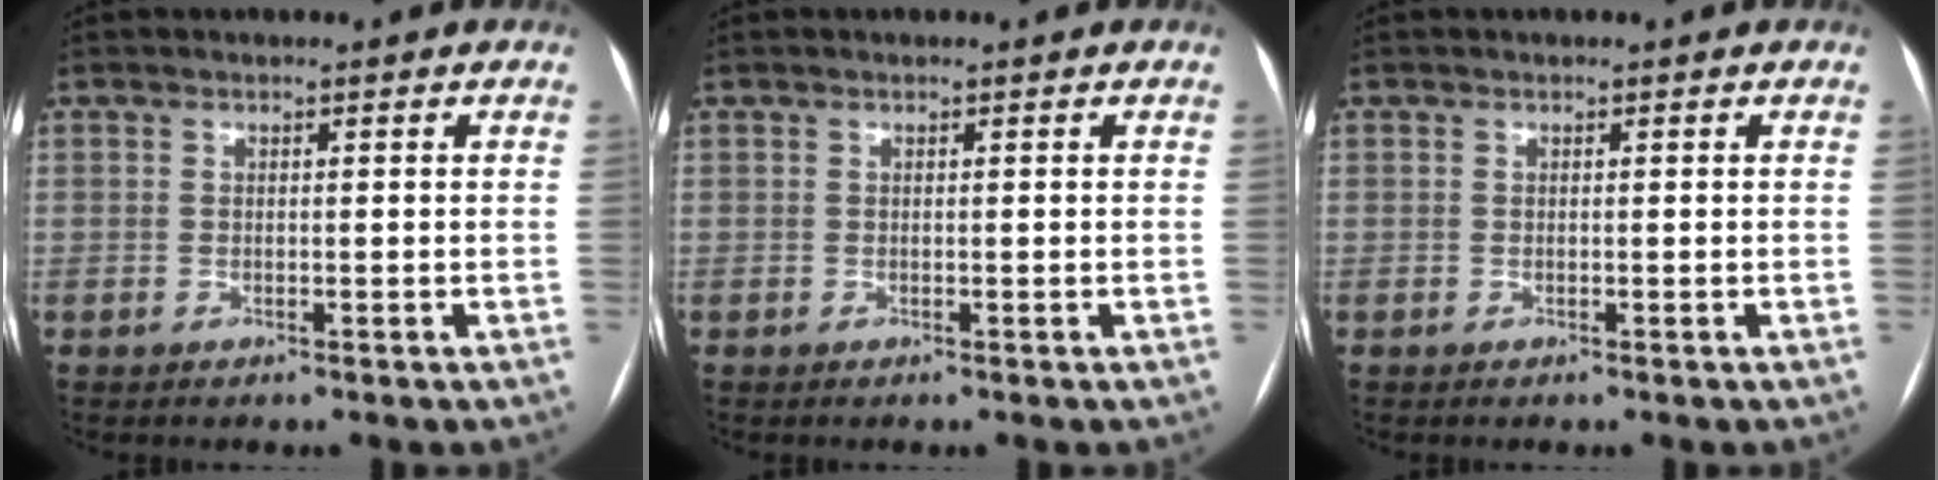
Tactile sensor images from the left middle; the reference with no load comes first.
{"total": 0.0}
{"total": 0.0}